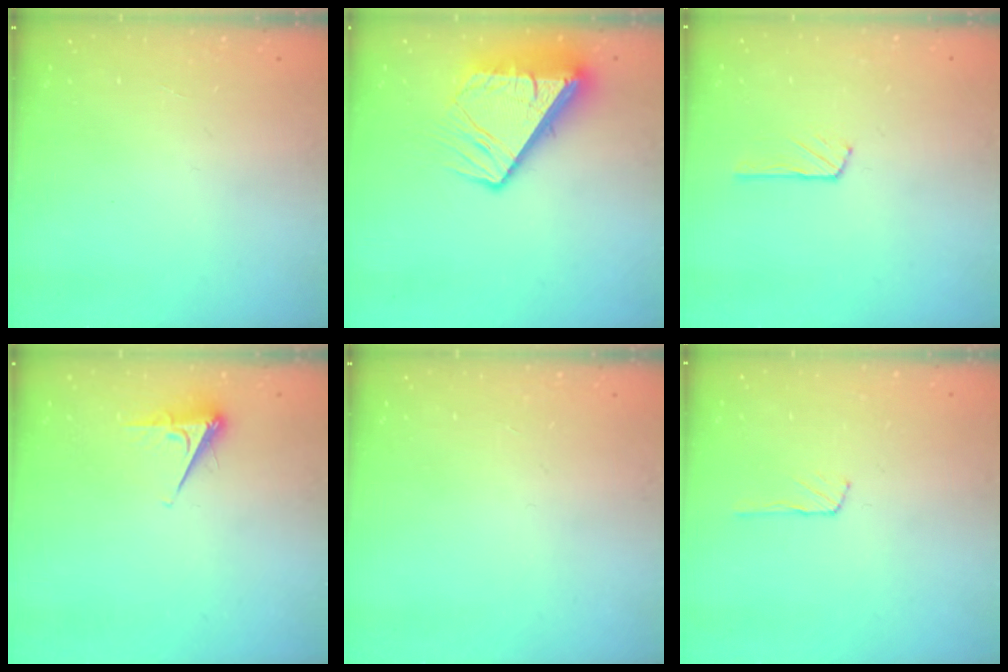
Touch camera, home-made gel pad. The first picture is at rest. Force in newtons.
{"total": 11.7, "press": 11.6, "slide": 1.2}
{"total": 3.5, "press": 3.5, "slide": 0.4}
{"total": 5.0, "press": 5.0, "slide": 0.5}
{"total": 0.0}
{"total": 2.3, "press": 2.3, "slide": 0.2}